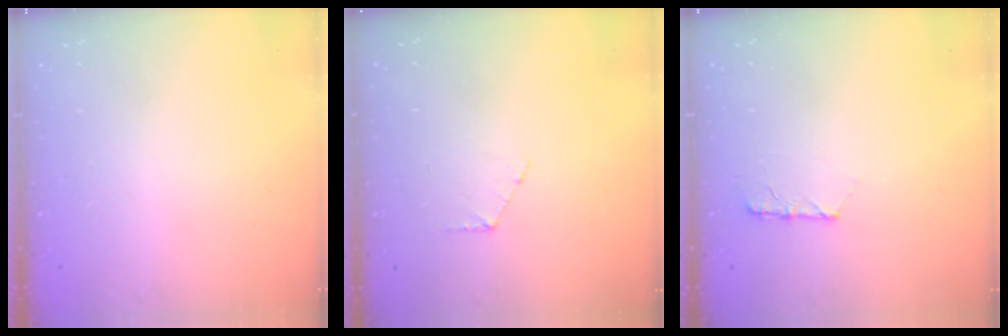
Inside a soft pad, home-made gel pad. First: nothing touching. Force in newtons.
{"total": 4.6, "press": 4.6, "slide": 0.4}
{"total": 5.9, "press": 5.9, "slide": 0.5}